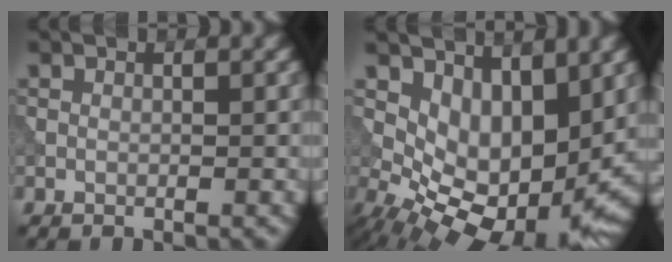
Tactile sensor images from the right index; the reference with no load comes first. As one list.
[{"total": 8.8, "force": [1.2, 4.8, 7.3], "torque": [-0.125, -0.027, 0.038]}]